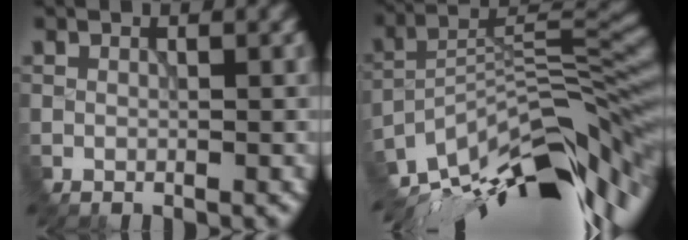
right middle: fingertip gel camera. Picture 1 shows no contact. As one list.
[{"total": 14.0, "force": [-9.7, 4.0, 9.2], "torque": [-0.194, 0.017, -0.168]}]